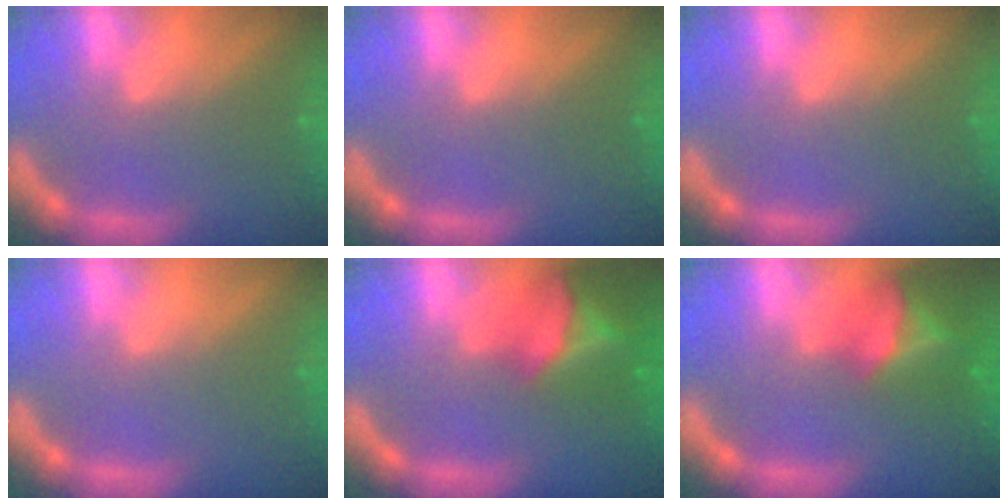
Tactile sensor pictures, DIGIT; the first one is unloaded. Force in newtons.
{"total": 0.0}
{"total": 0.0}
{"total": 0.0}
{"total": 8.9}
{"total": 7.5}